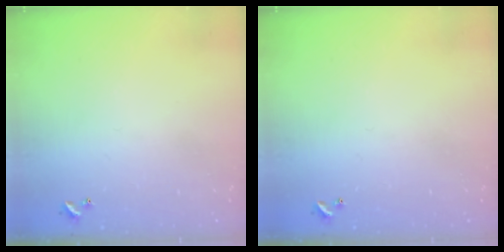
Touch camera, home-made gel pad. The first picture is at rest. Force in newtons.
{"total": 0.0}